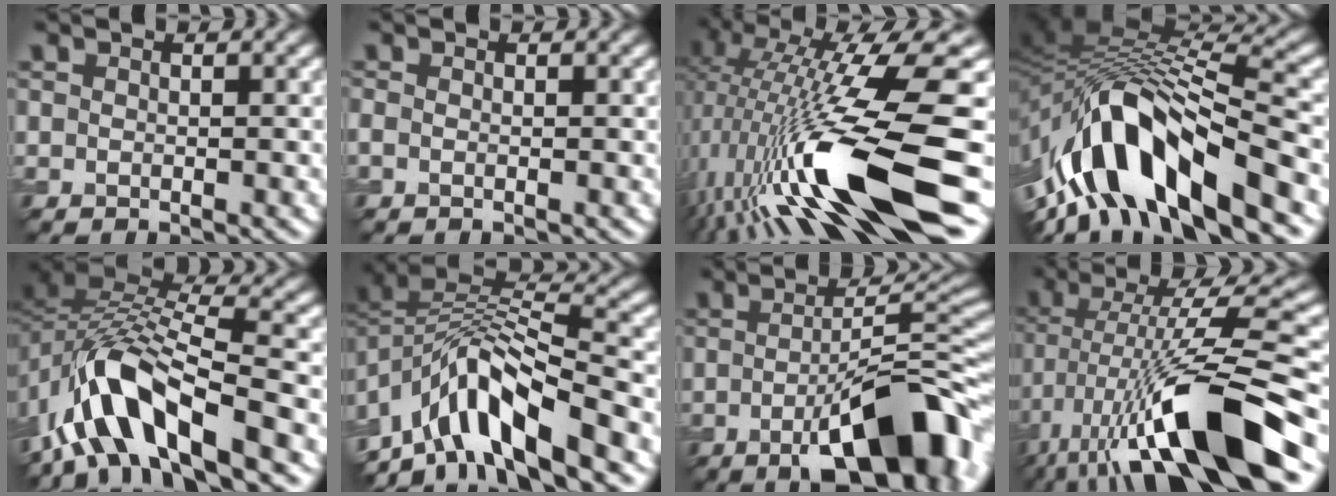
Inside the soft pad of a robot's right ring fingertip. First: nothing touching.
{"total": 0.9, "force": [-0.2, 0.6, 0.7], "torque": [-0.002, 0.005, -0.013]}
{"total": 15.7, "force": [-2.0, 3.7, 15.1], "torque": [-0.265, 0.010, -0.022]}
{"total": 12.9, "force": [-5.3, 5.3, 10.5], "torque": [-0.188, 0.015, -0.084]}
{"total": 9.7, "force": [-5.5, 3.8, 7.0], "torque": [-0.125, 0.018, -0.106]}
{"total": 9.3, "force": [-5.3, 3.9, 6.5], "torque": [-0.106, 0.016, -0.096]}
{"total": 11.0, "force": [-4.5, 3.2, 9.5], "torque": [-0.138, 0.011, -0.065]}
{"total": 13.5, "force": [-4.0, 3.0, 12.5], "torque": [-0.219, 0.016, -0.055]}